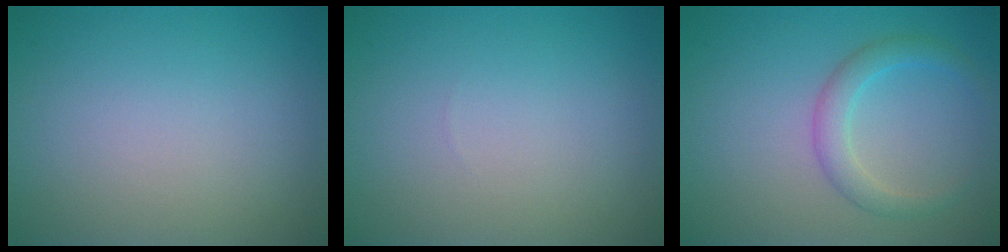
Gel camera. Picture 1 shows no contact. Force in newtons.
{"total": 0.0}
{"total": 2.4, "press": 2.4, "slide": 0.1}